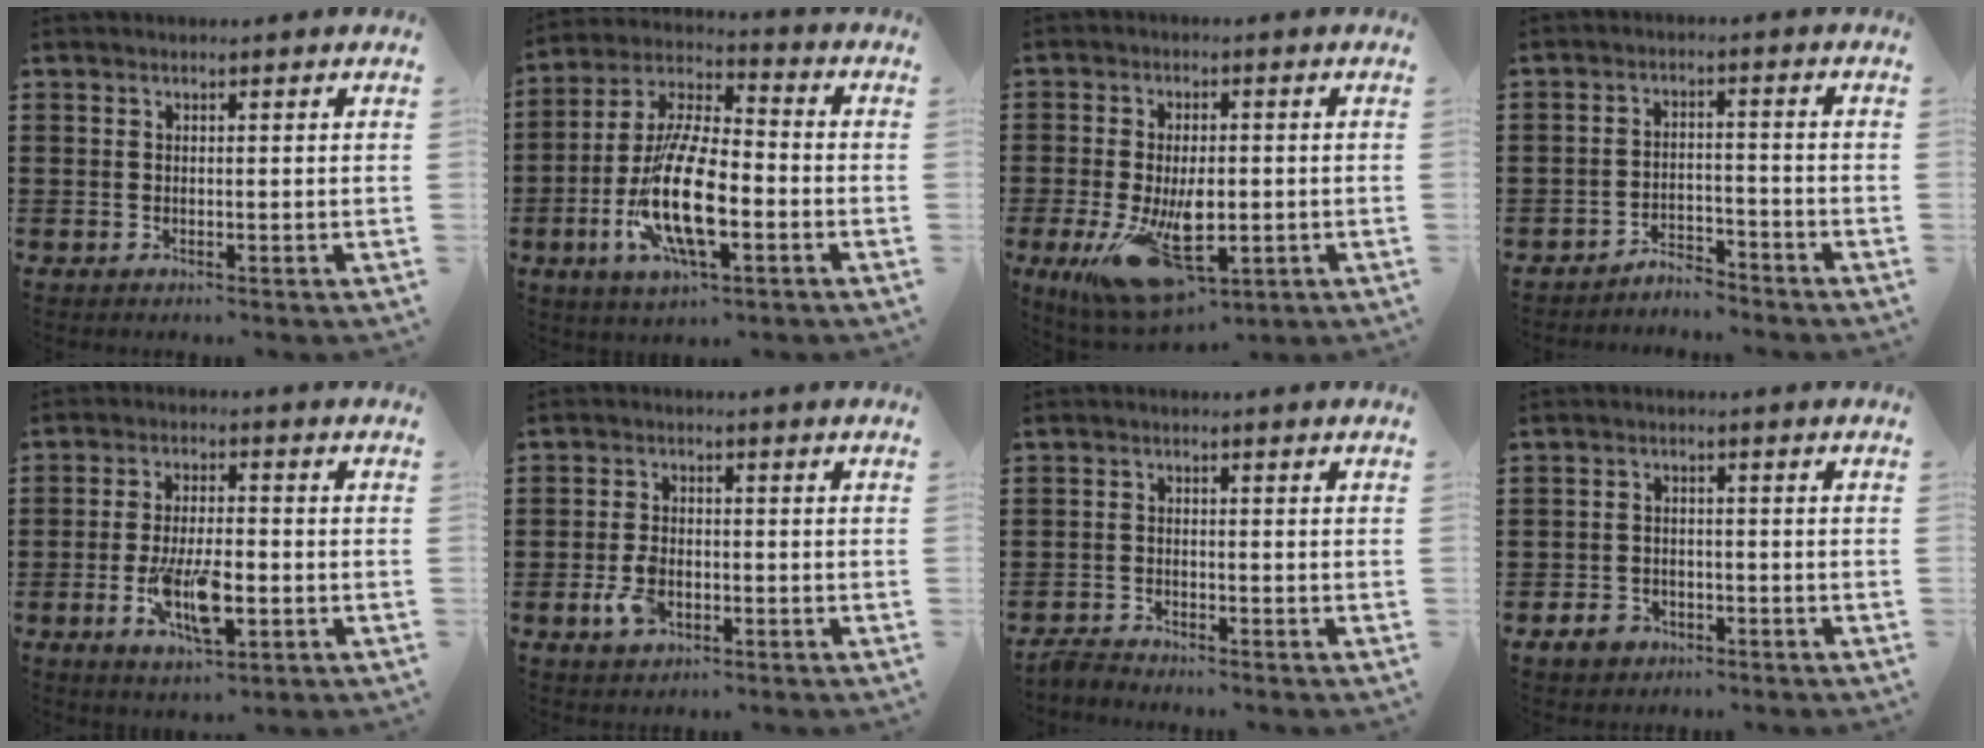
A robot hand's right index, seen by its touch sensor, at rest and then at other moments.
{"total": 14.2, "force": [-4.3, 5.3, 12.4], "torque": [-0.276, -0.008, -0.085]}
{"total": 13.0, "force": [-3.5, 6.2, 10.9], "torque": [-0.201, -0.012, -0.055]}
{"total": 3.6, "force": [-3.6, 0.4, 0.0], "torque": [-0.006, 0.003, -0.076]}
{"total": 9.5, "force": [-2.8, 3.7, 8.3], "torque": [-0.174, -0.009, -0.050]}
{"total": 4.6, "force": [-1.7, 2.7, 3.3], "torque": [-0.078, -0.001, -0.033]}
{"total": 2.0, "force": [-2.0, 0.2, -0.1], "torque": [-0.003, 0.002, -0.042]}
{"total": 2.7, "force": [-2.1, 1.7, 0.7], "torque": [-0.017, 0.006, -0.042]}